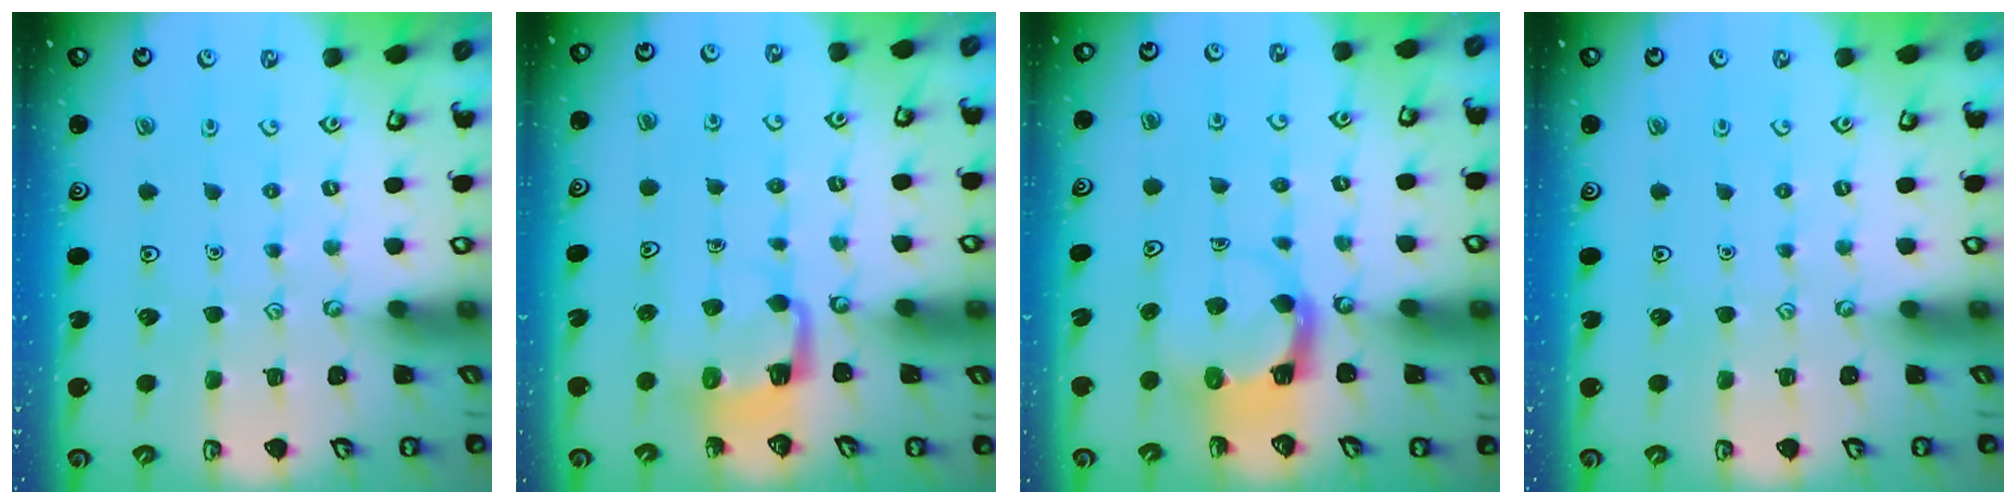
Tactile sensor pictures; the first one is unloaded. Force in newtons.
{"total": 4.3, "press": 4.3, "slide": 0.1}
{"total": 3.9, "press": 3.9, "slide": 0.3}
{"total": 0.0}